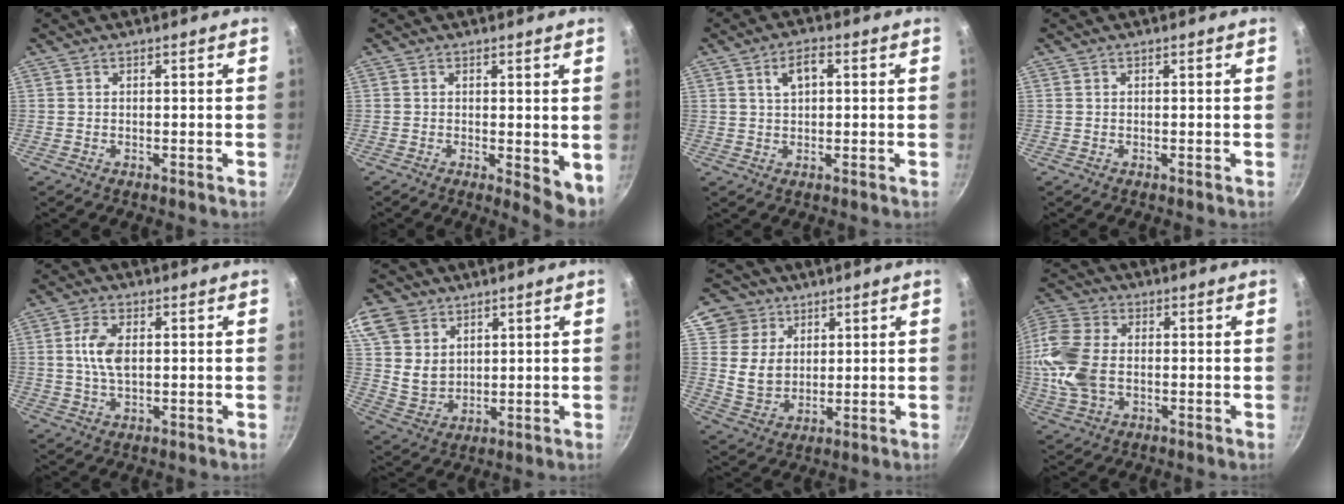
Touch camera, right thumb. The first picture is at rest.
{"total": 5.2, "force": [-0.1, 2.1, 4.7], "torque": [-0.052, -0.006, 0.002]}
{"total": 4.5, "force": [1.2, 2.4, 3.6], "torque": [-0.052, 0.010, 0.021]}
{"total": 0.0}
{"total": 6.4, "force": [0.8, 3.5, 5.3], "torque": [-0.100, 0.004, 0.013]}
{"total": 12.7, "force": [6.2, 9.7, 5.4], "torque": [-0.098, -0.015, 0.130]}
{"total": 10.3, "force": [4.6, 8.7, 3.1], "torque": [-0.025, -0.015, 0.087]}
{"total": 14.4, "force": [-0.8, 9.7, 10.5], "torque": [-0.218, 0.019, -0.024]}